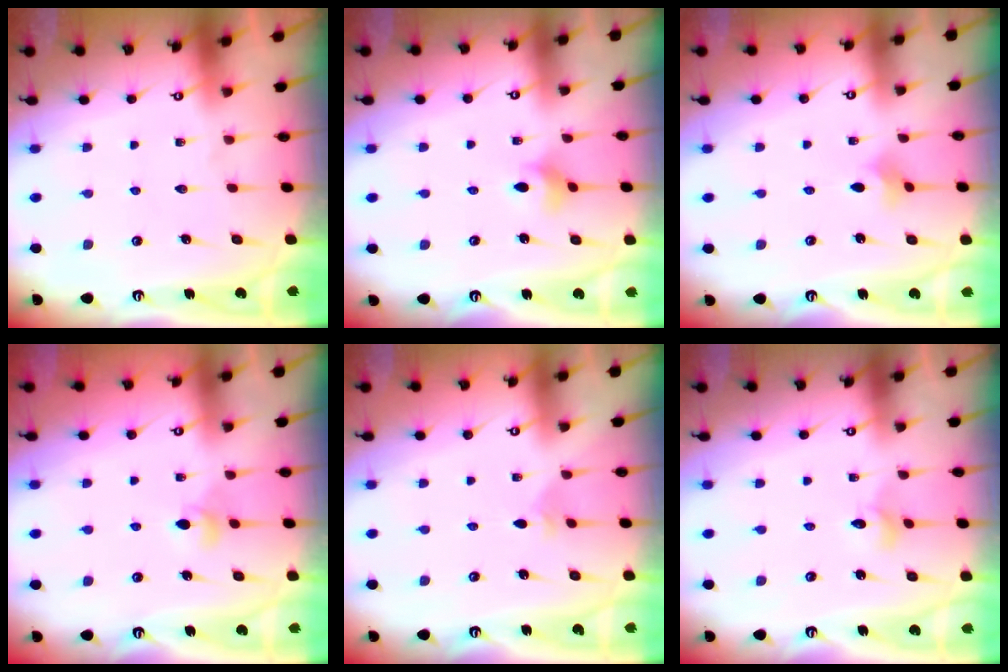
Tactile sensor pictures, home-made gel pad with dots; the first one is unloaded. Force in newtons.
{"total": 4.7, "press": 4.6, "slide": 0.6}
{"total": 3.1, "press": 3.0, "slide": 0.7}
{"total": 4.6, "press": 4.4, "slide": 1.1}
{"total": 1.5, "press": 1.5, "slide": 0.4}
{"total": 2.8, "press": 2.8, "slide": 0.3}